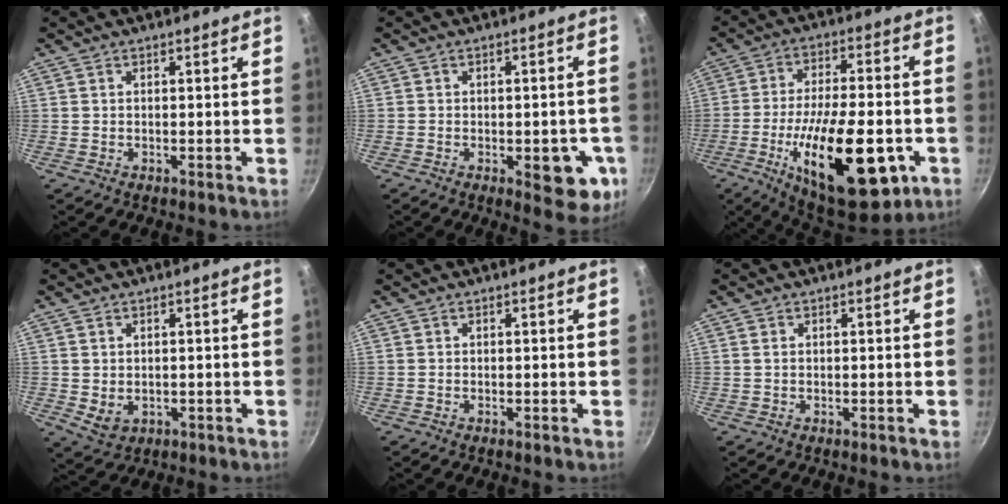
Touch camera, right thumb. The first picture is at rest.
{"total": 9.9, "force": [-2.7, 4.6, 8.3], "torque": [-0.061, 0.002, -0.032]}
{"total": 25.5, "force": [-8.3, 10.5, 21.6], "torque": [-0.315, 0.013, -0.118]}
{"total": 3.6, "force": [0.1, 2.8, 2.3], "torque": [-0.037, -0.010, 0.012]}
{"total": 0.0}
{"total": 0.8, "force": [0.3, 0.5, 0.5], "torque": [-0.011, -0.001, 0.006]}